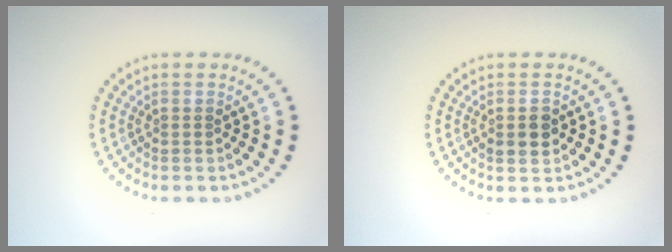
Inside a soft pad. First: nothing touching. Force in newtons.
{"total": 1.8, "press": 1.7, "slide": 0.1}